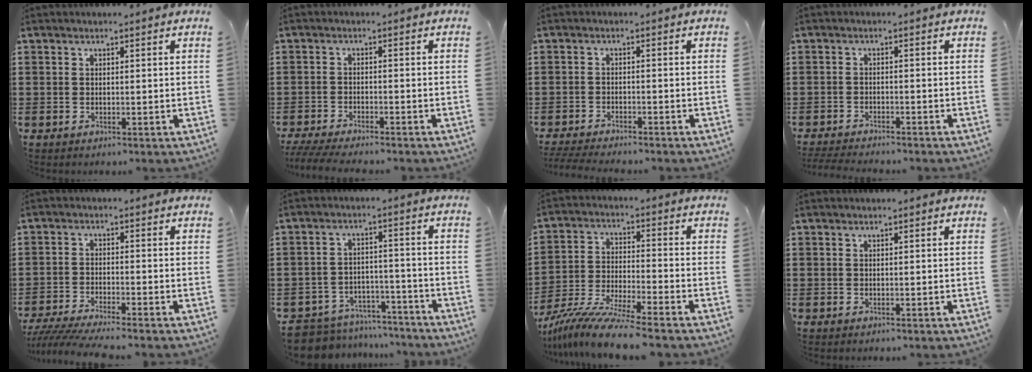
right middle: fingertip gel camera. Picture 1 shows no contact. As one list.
[{"total": 3.3, "force": [-3.1, 0.0, 1.1], "torque": [-0.033, -0.009, -0.066]}, {"total": 2.7, "force": [-2.6, 0.1, 0.6], "torque": [-0.019, -0.002, -0.056]}, {"total": 2.4, "force": [-2.4, 0.1, 0.4], "torque": [-0.016, -0.004, -0.052]}, {"total": 4.0, "force": [-3.7, -0.1, 1.5], "torque": [-0.040, -0.014, -0.076]}, {"total": 6.7, "force": [-6.6, 1.2, 0.5], "torque": [-0.024, 0.014, -0.137]}, {"total": 9.6, "force": [-8.6, -0.1, 4.3], "torque": [-0.088, 0.000, -0.169]}, {"total": 0.0}]